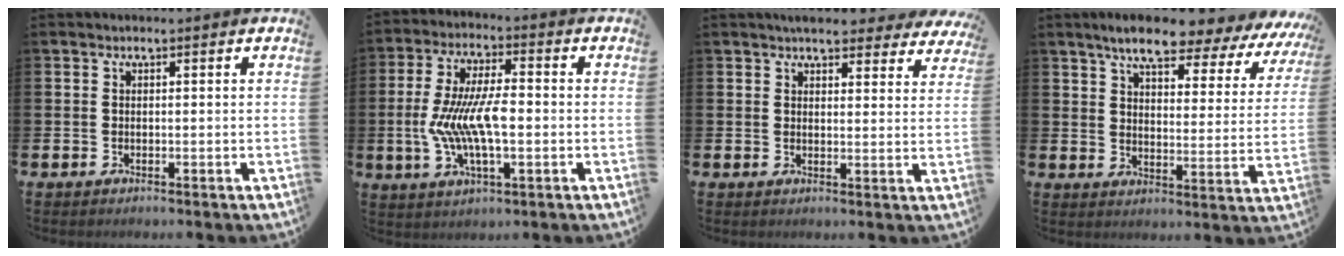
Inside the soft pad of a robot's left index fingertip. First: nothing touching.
{"total": 9.0, "force": [-1.2, 3.3, 8.3], "torque": [-0.180, -0.005, -0.024]}
{"total": 4.9, "force": [4.6, 1.3, 1.2], "torque": [-0.022, -0.018, 0.082]}
{"total": 7.9, "force": [6.9, 1.4, 3.4], "torque": [-0.078, -0.052, 0.111]}